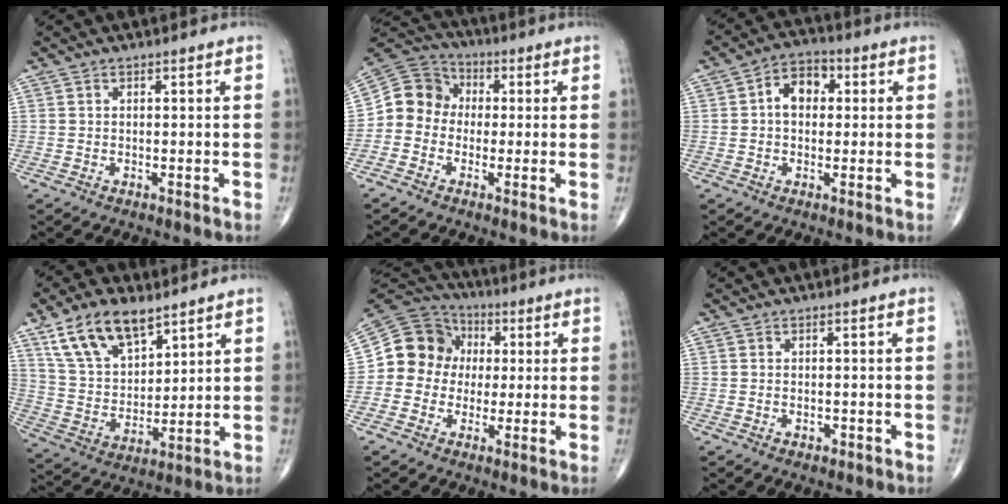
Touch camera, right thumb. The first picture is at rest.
{"total": 8.9, "force": [-0.8, 8.1, 3.7], "torque": [-0.044, 0.040, -0.031]}
{"total": 6.6, "force": [0.8, 4.8, 4.5], "torque": [-0.055, 0.018, 0.004]}
{"total": 14.3, "force": [9.0, 7.1, 8.5], "torque": [-0.133, -0.033, 0.178]}
{"total": 12.1, "force": [0.4, 11.2, 4.4], "torque": [-0.053, 0.031, -0.001]}
{"total": 1.2, "force": [-0.6, 0.8, 0.7], "torque": [-0.012, 0.005, -0.006]}